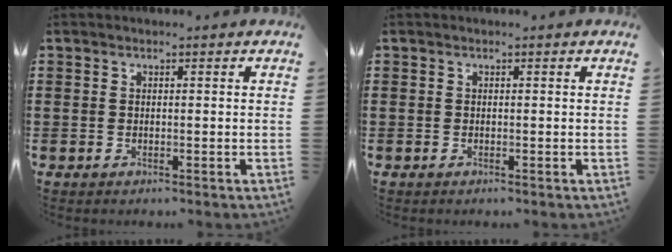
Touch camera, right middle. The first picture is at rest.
{"total": 0.0}